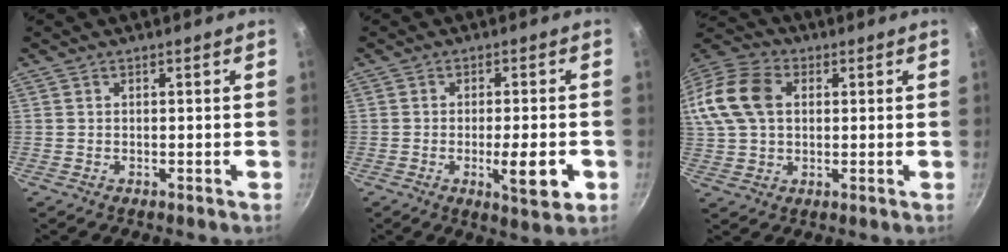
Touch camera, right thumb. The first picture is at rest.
{"total": 8.1, "force": [-2.3, 2.1, 7.5], "torque": [-0.096, 0.002, -0.030]}
{"total": 18.4, "force": [3.9, 13.4, 12.0], "torque": [-0.269, 0.032, 0.062]}